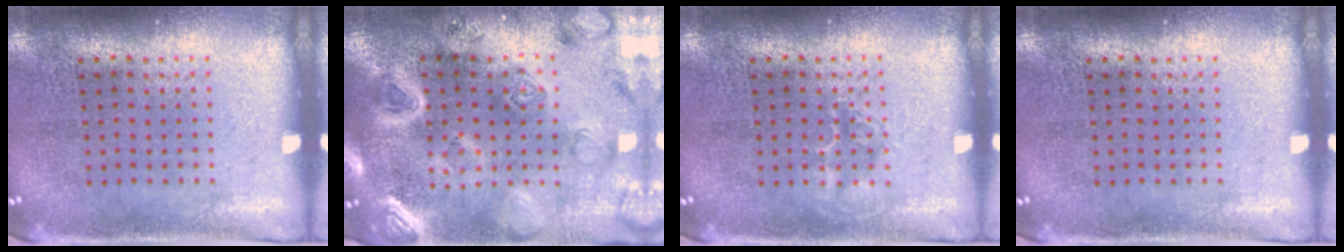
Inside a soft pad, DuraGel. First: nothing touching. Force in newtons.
{"total": 4.2, "press": 3.8, "slide": 1.8}
{"total": 1.2, "press": 1.2, "slide": 0.2}
{"total": 0.0}